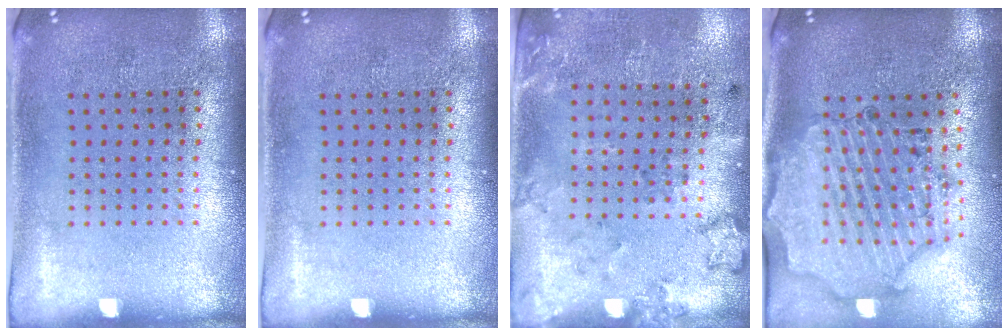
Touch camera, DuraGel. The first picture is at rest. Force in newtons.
{"total": 0.0}
{"total": 2.0, "press": 1.4, "slide": 1.5}
{"total": 1.9, "press": 1.8, "slide": 0.4}